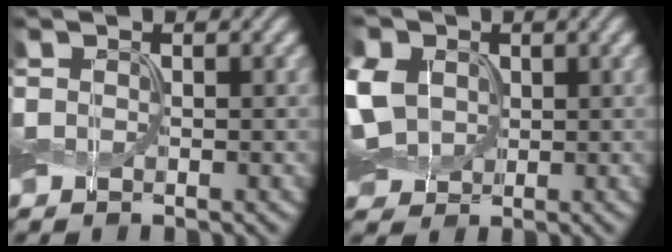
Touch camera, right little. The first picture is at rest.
{"total": 8.6, "force": [1.6, 6.6, 5.3], "torque": [-0.147, 0.020, 0.017]}